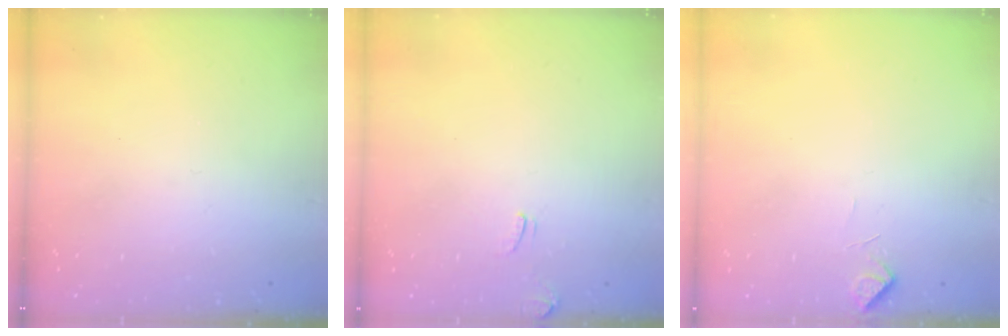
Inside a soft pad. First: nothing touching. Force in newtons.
{"total": 0.0}
{"total": 2.2, "press": 2.0, "slide": 0.9}